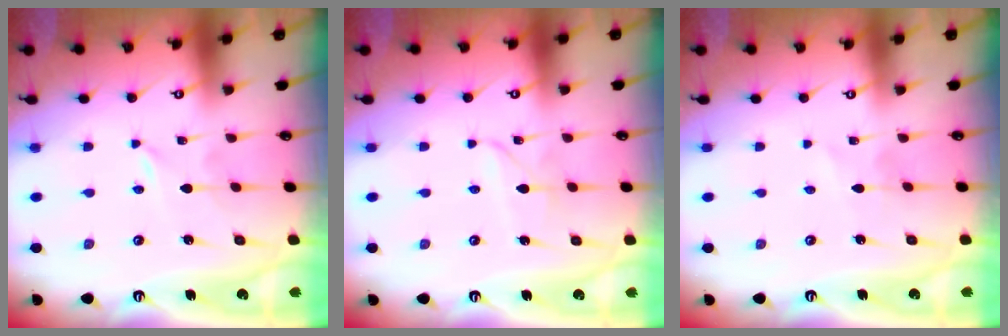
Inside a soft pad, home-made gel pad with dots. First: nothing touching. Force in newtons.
{"total": 2.1, "press": 2.1, "slide": 0.3}
{"total": 1.8, "press": 1.7, "slide": 0.2}